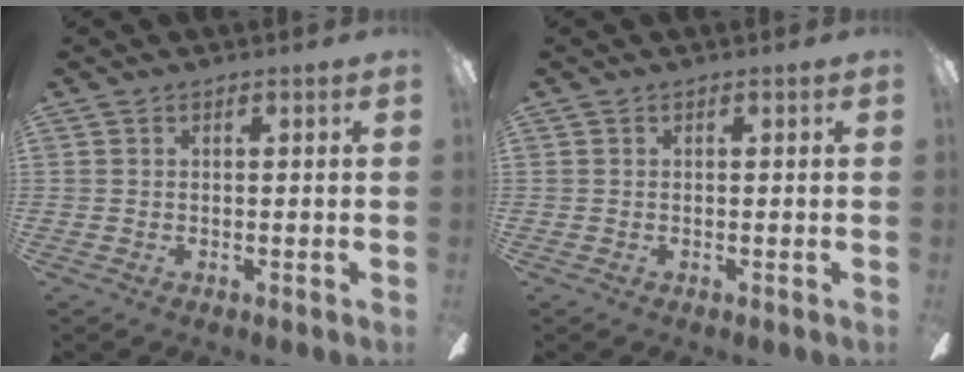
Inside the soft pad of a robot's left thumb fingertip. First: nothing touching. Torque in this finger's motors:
{"motor_torque": [-0.05, -0.09, -0.17, 0.10, 0.00]}